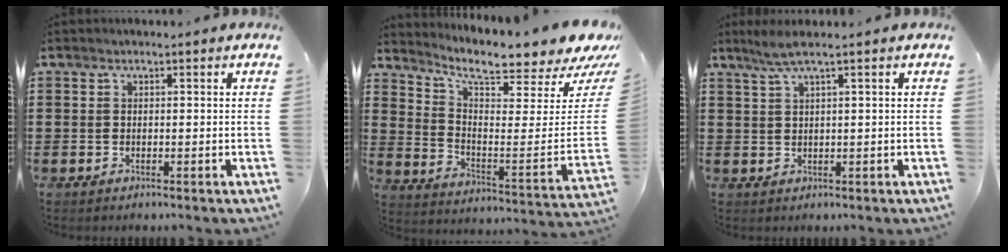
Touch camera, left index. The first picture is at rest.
{"total": 7.7, "force": [6.7, 0.8, 3.8], "torque": [-0.083, -0.067, 0.107]}
{"total": 2.7, "force": [1.6, -0.3, 2.1], "torque": [-0.044, -0.001, 0.028]}